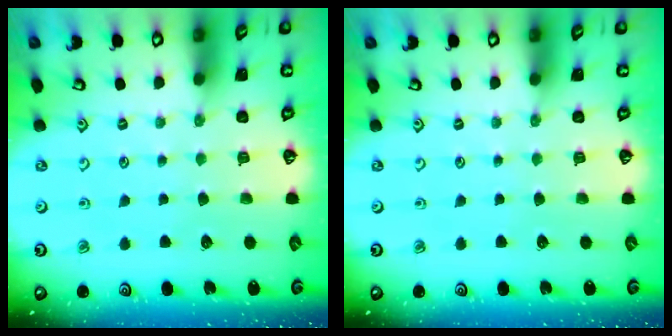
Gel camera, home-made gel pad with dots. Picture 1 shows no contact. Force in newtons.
{"total": 0.0}